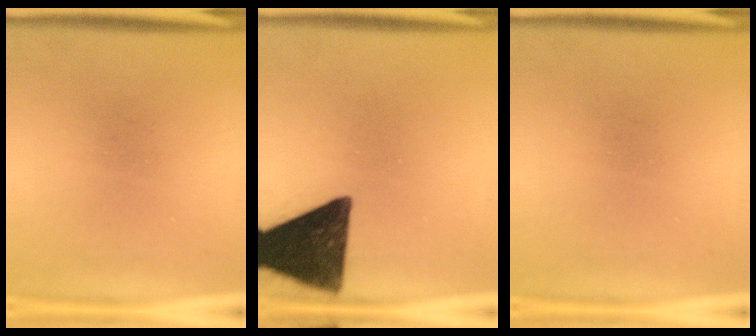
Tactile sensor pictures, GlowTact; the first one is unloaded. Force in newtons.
{"total": 16.1}
{"total": 0.0}